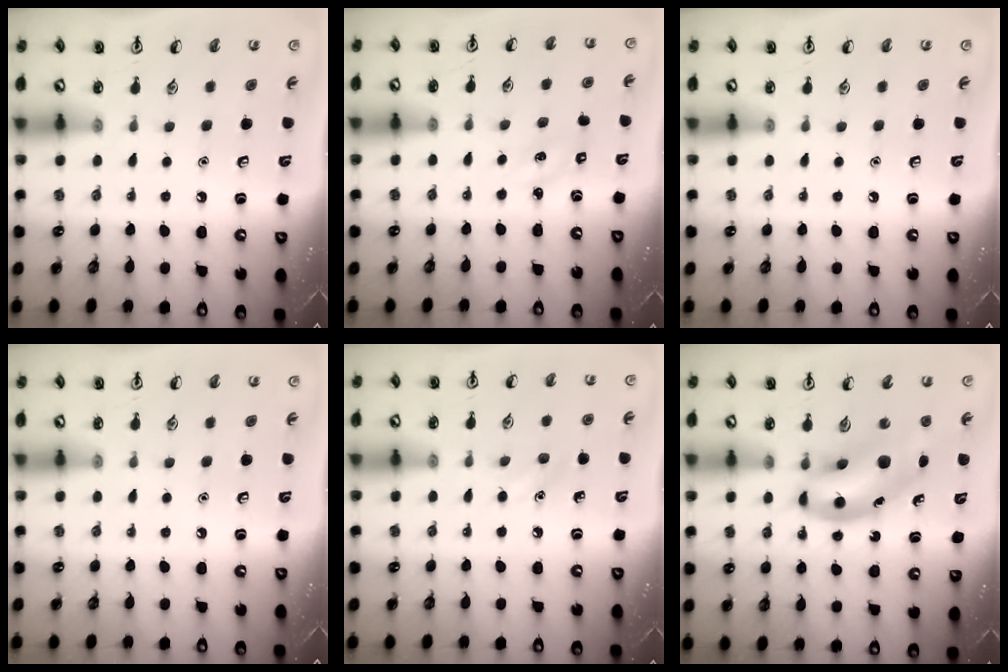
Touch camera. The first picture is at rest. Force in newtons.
{"total": 1.2, "press": 1.1, "slide": 0.4}
{"total": 0.0}
{"total": 0.0}
{"total": 6.5, "press": 6.2, "slide": 1.9}
{"total": 11.5, "press": 11.0, "slide": 3.1}